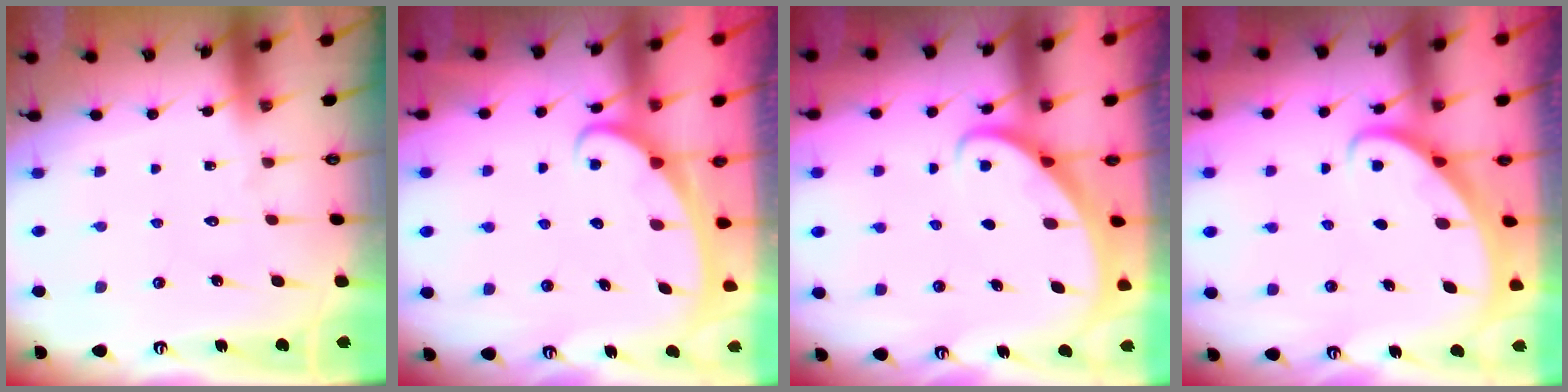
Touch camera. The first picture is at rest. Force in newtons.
{"total": 2.6, "press": 2.6, "slide": 0.3}
{"total": 2.7, "press": 2.6, "slide": 0.2}
{"total": 2.7, "press": 2.6, "slide": 0.2}